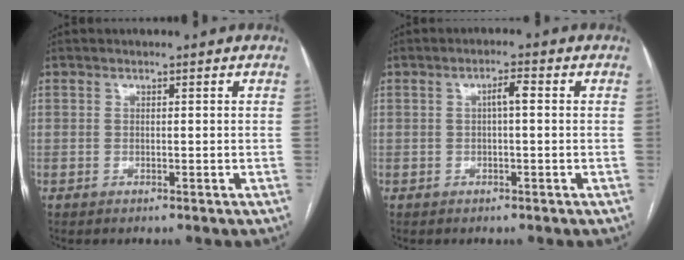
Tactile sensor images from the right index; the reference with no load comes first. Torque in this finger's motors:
{"motor_torque": [0.14, 0.00, 0.08, 0.05]}